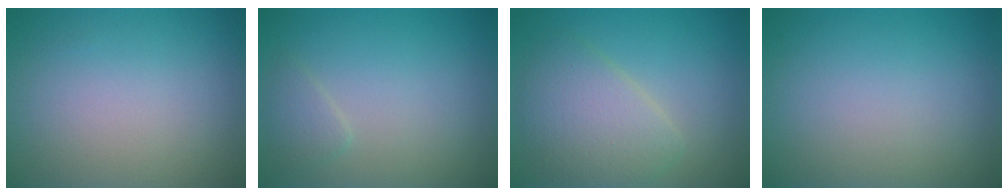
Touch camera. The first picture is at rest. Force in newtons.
{"total": 1.3, "press": 1.3, "slide": 0.0}
{"total": 4.6, "press": 4.6, "slide": 0.3}
{"total": 0.0}